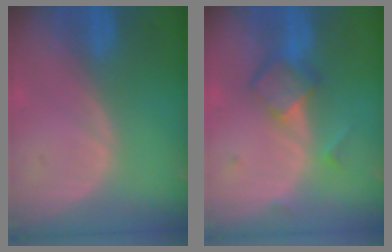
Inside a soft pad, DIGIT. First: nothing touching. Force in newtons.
{"total": 5.9, "press": 5.0, "slide": 3.2}